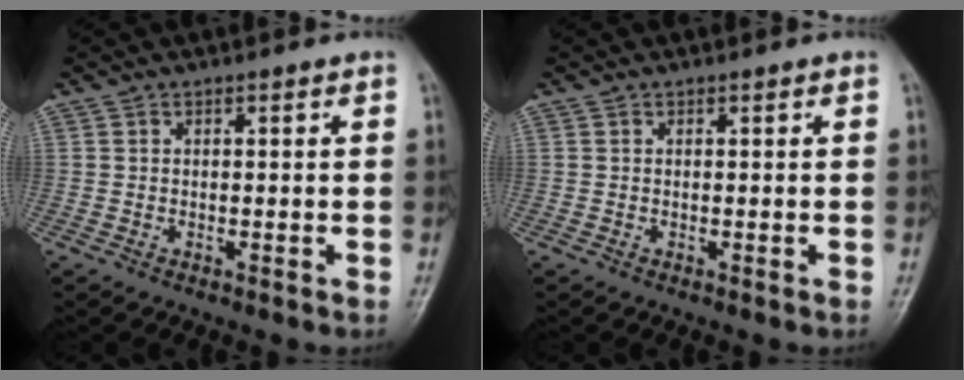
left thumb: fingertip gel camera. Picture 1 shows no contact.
{"total": 0.0}